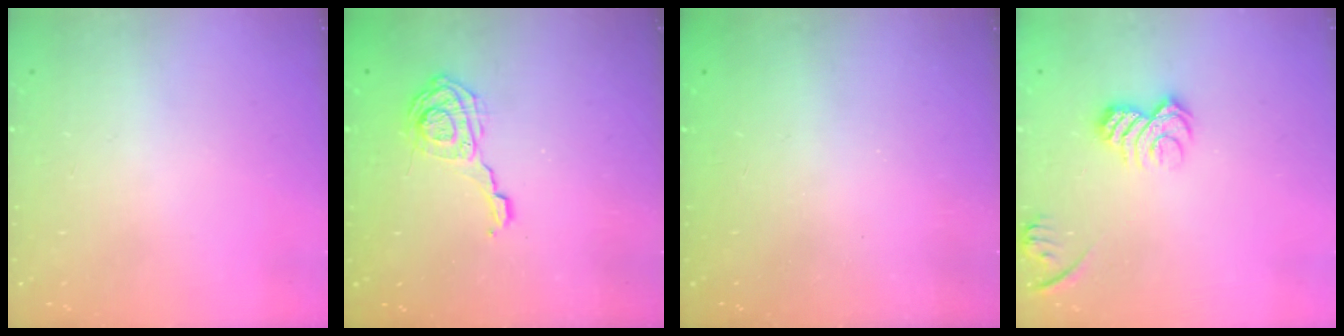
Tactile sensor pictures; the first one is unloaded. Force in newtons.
{"total": 9.2, "press": 9.2, "slide": 0.2}
{"total": 2.3, "press": 2.2, "slide": 0.8}
{"total": 10.4, "press": 10.4, "slide": 0.3}